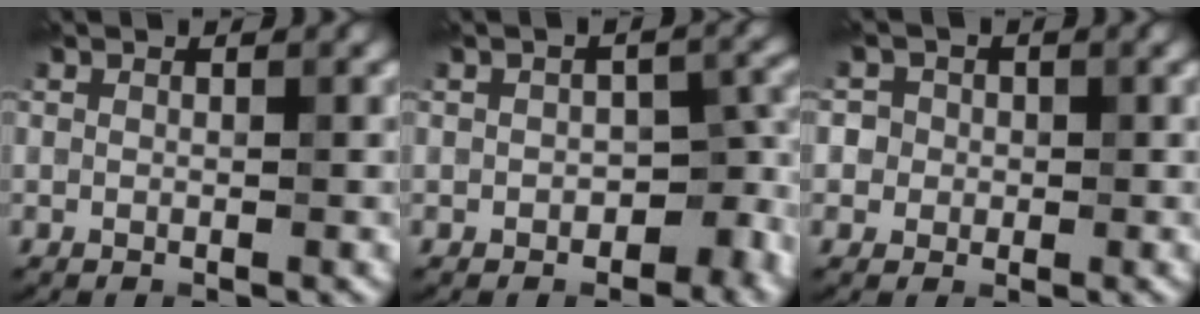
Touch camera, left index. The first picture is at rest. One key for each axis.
{"total": 5.0, "fx": -2.1, "fy": 3.3, "fz": 3.1, "tx": -0.014, "ty": 0.006, "tz": -0.027}
{"total": 2.8, "fx": 0.5, "fy": 2.7, "fz": 0.3, "tx": 0.025, "ty": 0.019, "tz": -0.022}